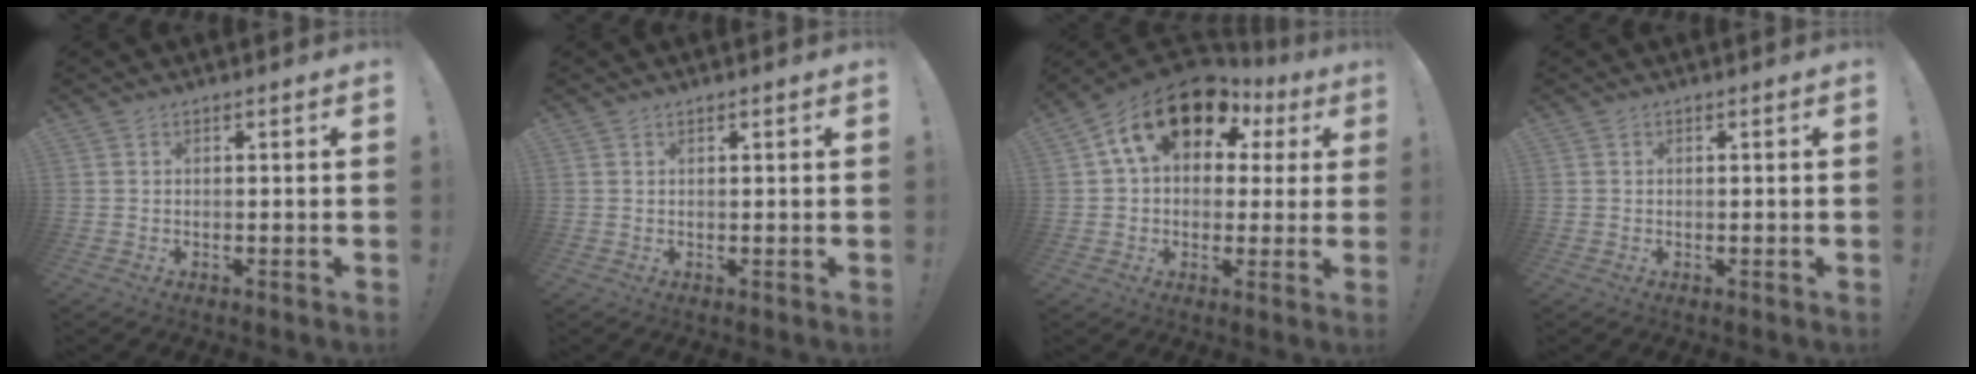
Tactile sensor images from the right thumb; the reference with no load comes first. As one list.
[{"total": 0.6, "force": [0.6, 0.0, 0.3], "torque": [0.001, -0.001, 0.009]}, {"total": 18.4, "force": [8.9, 11.2, 11.6], "torque": [-0.177, -0.038, 0.158]}, {"total": 0.0}]